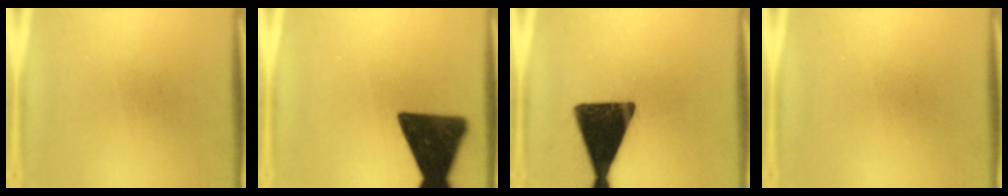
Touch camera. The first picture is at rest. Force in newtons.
{"total": 15.9}
{"total": 17.3}
{"total": 0.0}